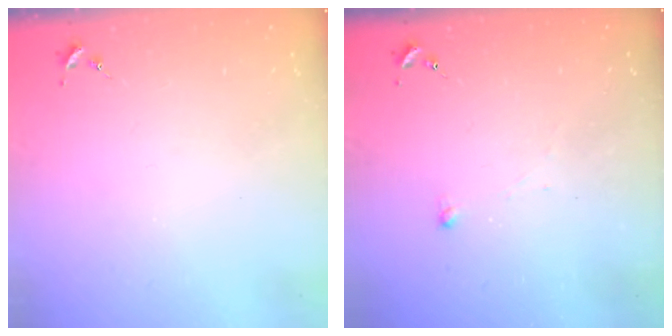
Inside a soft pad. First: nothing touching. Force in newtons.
{"total": 2.5, "press": 2.5, "slide": 0.5}